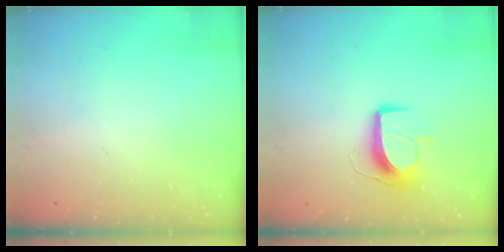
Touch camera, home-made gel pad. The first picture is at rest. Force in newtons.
{"total": 10.6, "press": 10.6, "slide": 0.1}